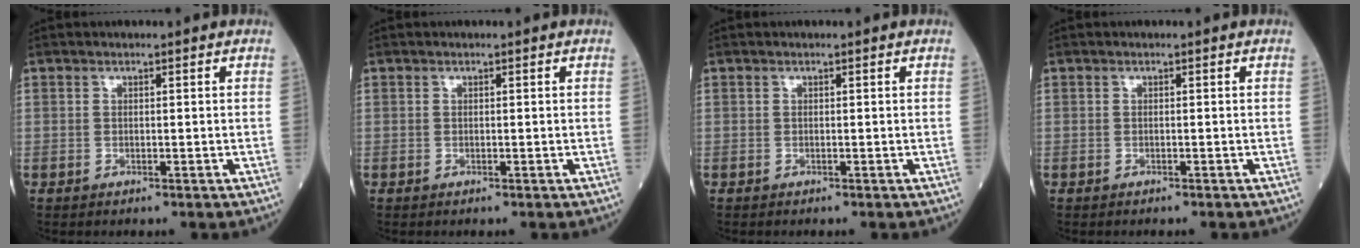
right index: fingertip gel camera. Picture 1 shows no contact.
{"total": 0.0}
{"total": 0.0}
{"total": 0.6, "force": [-0.5, 0.1, 0.2], "torque": [-0.002, 0.000, -0.010]}